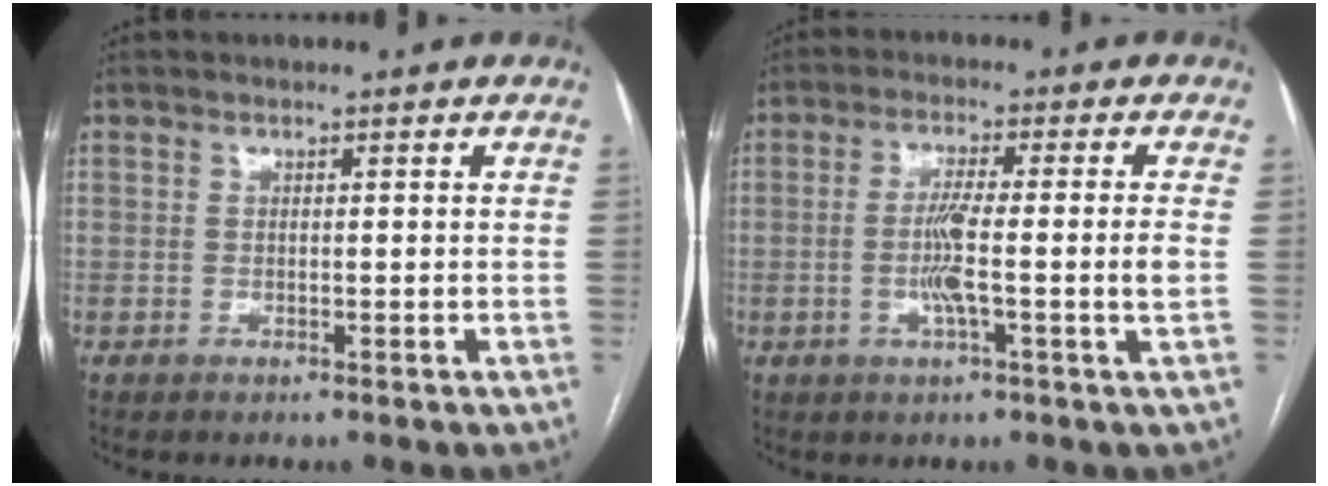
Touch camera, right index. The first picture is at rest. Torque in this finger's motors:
{"motor_torque": [1.47, -0.15, 0.65, 0.16]}